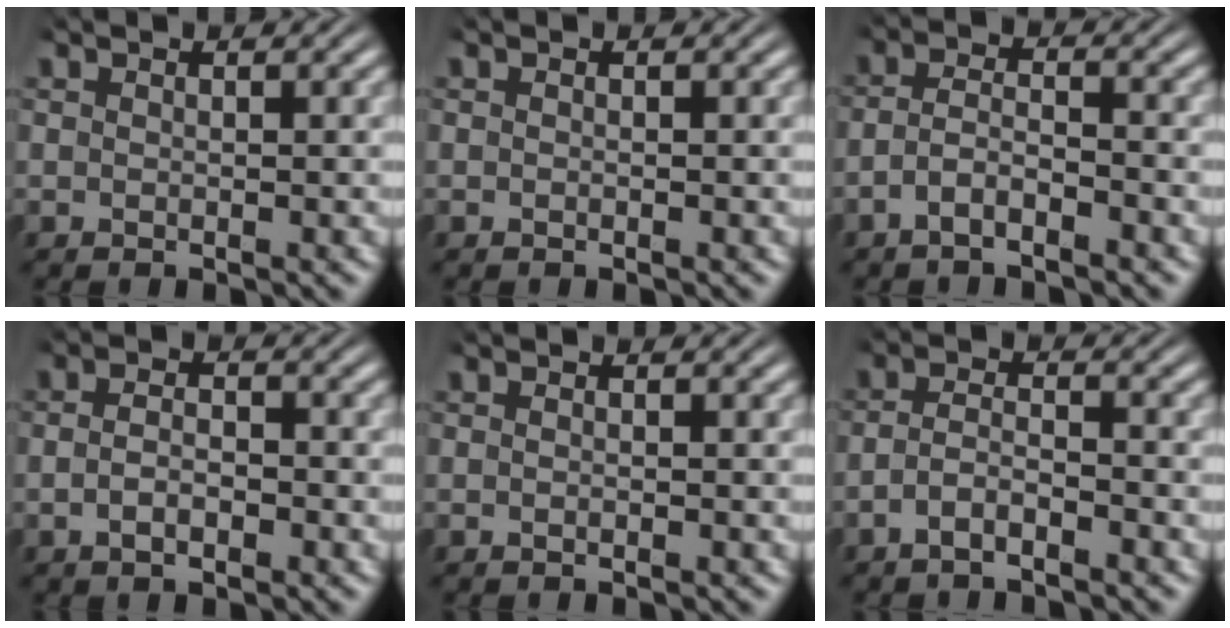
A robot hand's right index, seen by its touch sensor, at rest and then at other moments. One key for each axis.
{"total": 0.0}
{"total": 3.2, "fx": -2.1, "fy": 1.4, "fz": 1.9, "tx": -0.039, "ty": -0.012, "tz": -0.037}
{"total": 2.4, "fx": -1.2, "fy": 1.0, "fz": 1.8, "tx": -0.031, "ty": -0.006, "tz": -0.018}
{"total": 0.5, "fx": -0.4, "fy": 0.0, "fz": 0.4, "tx": -0.008, "ty": 0.001, "tz": -0.009}
{"total": 2.9, "fx": -2.0, "fy": 1.1, "fz": 1.7, "tx": -0.035, "ty": -0.010, "tz": -0.035}